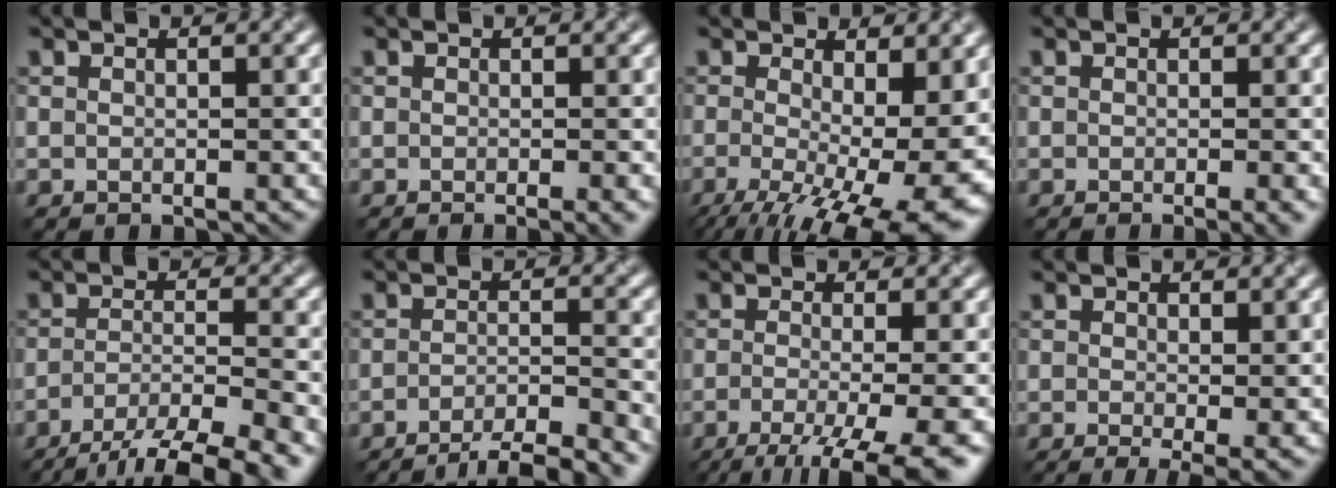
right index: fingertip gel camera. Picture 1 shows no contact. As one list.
[{"total": 2.1, "force": [-0.8, 0.6, 1.8], "torque": [-0.023, -0.003, -0.007]}, {"total": 15.3, "force": [-3.7, 6.6, 13.3], "torque": [-0.204, -0.033, -0.035]}, {"total": 2.6, "force": [-1.0, 0.8, 2.3], "torque": [-0.028, -0.003, -0.007]}, {"total": 9.1, "force": [-6.8, 2.5, 5.6], "torque": [-0.094, -0.020, -0.098]}, {"total": 5.7, "force": [-4.5, 1.0, 3.3], "torque": [-0.051, 0.003, -0.070]}, {"total": 8.7, "force": [-4.6, 2.3, 7.0], "torque": [-0.106, -0.021, -0.067]}, {"total": 5.1, "force": [-1.5, 1.8, 4.6], "torque": [-0.072, -0.008, -0.013]}]